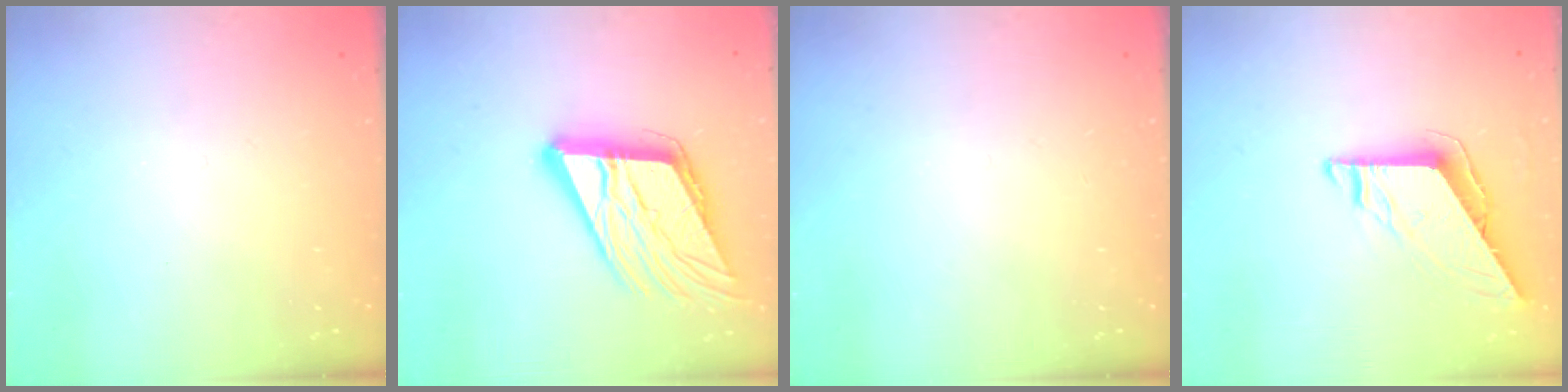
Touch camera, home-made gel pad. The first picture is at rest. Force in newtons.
{"total": 18.7, "press": 18.4, "slide": 3.2}
{"total": 0.0}
{"total": 7.7, "press": 7.6, "slide": 0.6}